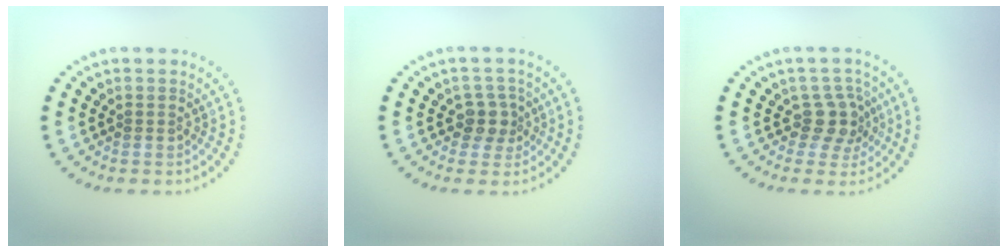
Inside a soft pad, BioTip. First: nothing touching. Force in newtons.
{"total": 2.3, "press": 1.8, "slide": 1.3}
{"total": 2.7, "press": 2.0, "slide": 1.8}